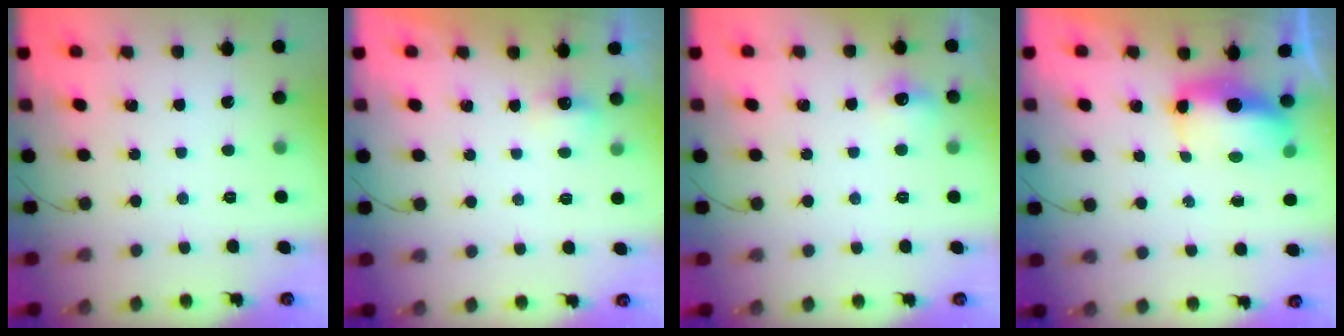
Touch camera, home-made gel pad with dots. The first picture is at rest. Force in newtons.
{"total": 2.3, "press": 2.2, "slide": 0.7}
{"total": 5.3, "press": 5.1, "slide": 1.2}
{"total": 7.0, "press": 6.9, "slide": 1.5}